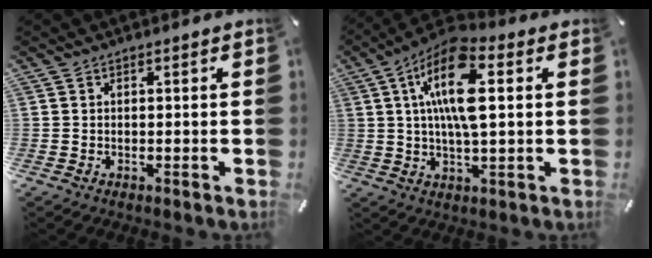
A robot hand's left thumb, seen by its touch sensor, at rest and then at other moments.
{"total": 15.1, "force": [3.2, 5.9, 13.5], "torque": [-0.266, 0.001, 0.052]}